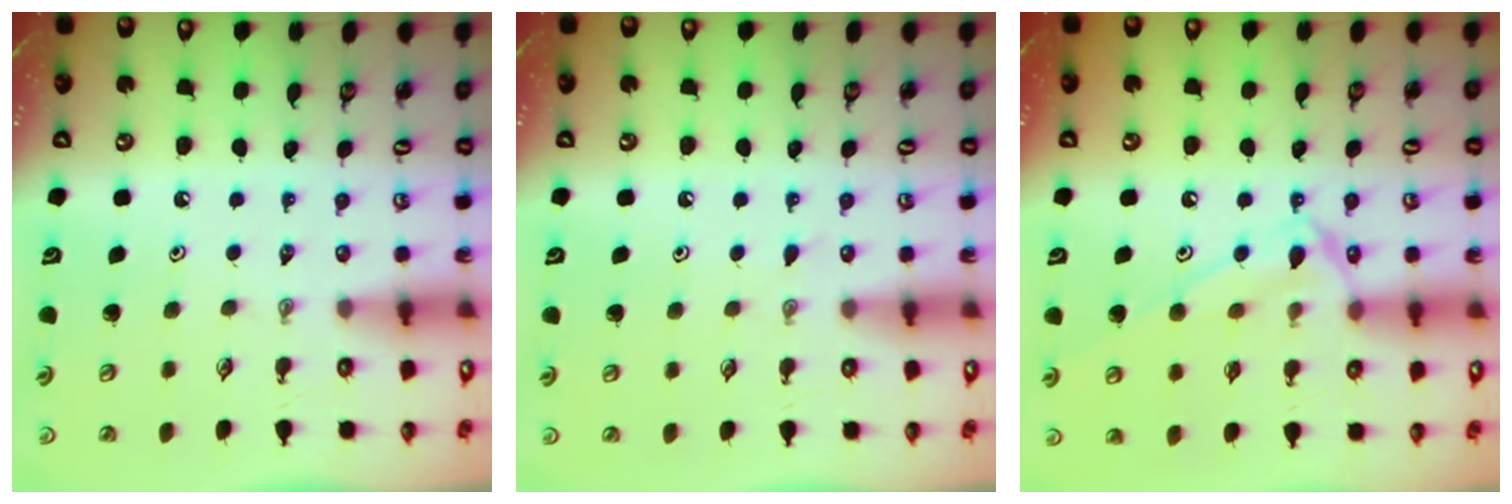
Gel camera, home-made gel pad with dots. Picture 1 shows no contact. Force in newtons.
{"total": 4.6, "press": 4.5, "slide": 0.5}
{"total": 12.9, "press": 12.9, "slide": 1.0}